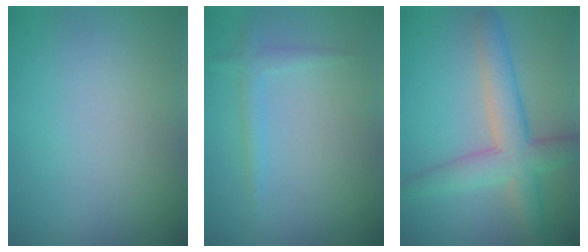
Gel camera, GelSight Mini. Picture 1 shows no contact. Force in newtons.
{"total": 1.4, "press": 1.4, "slide": 0.1}
{"total": 5.1, "press": 5.1, "slide": 0.3}